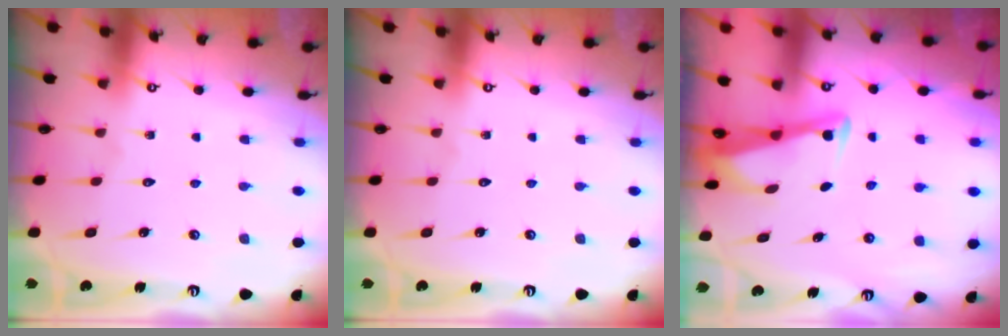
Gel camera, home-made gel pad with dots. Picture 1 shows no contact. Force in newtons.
{"total": 0.0}
{"total": 3.1, "press": 3.0, "slide": 0.3}